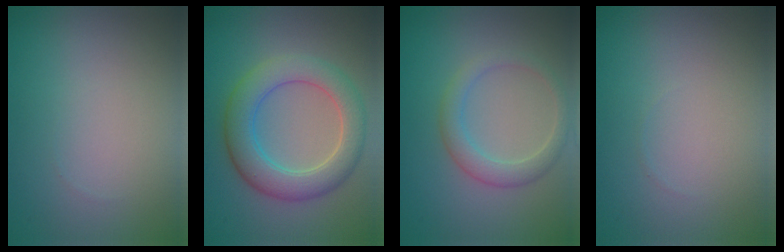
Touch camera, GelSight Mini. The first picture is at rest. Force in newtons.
{"total": 5.7, "press": 5.6, "slide": 0.5}
{"total": 2.5, "press": 2.5, "slide": 0.0}
{"total": 0.0}